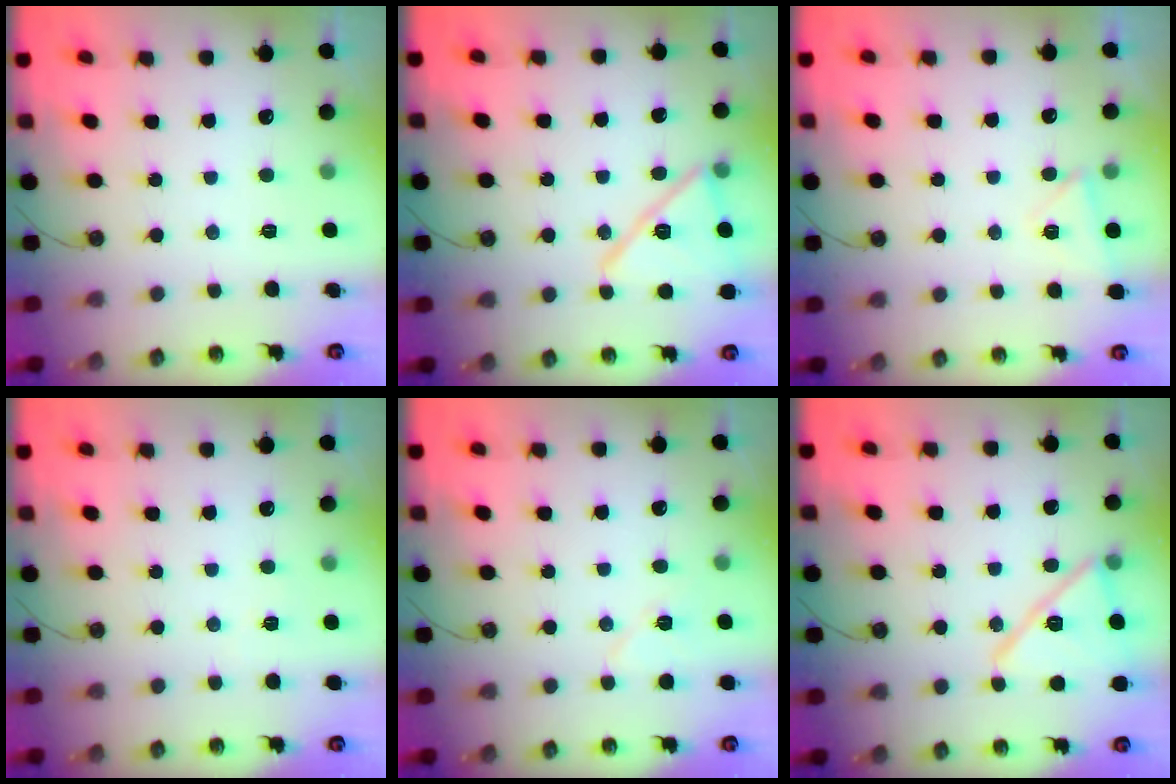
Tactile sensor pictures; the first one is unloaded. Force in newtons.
{"total": 15.6, "press": 15.6, "slide": 0.4}
{"total": 4.4, "press": 3.9, "slide": 2.0}
{"total": 2.9, "press": 1.6, "slide": 2.4}
{"total": 7.3, "press": 5.6, "slide": 4.7}
{"total": 15.6, "press": 15.6, "slide": 0.4}